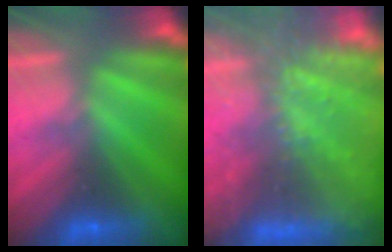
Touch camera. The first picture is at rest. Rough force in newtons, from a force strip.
{"total": 5.7}